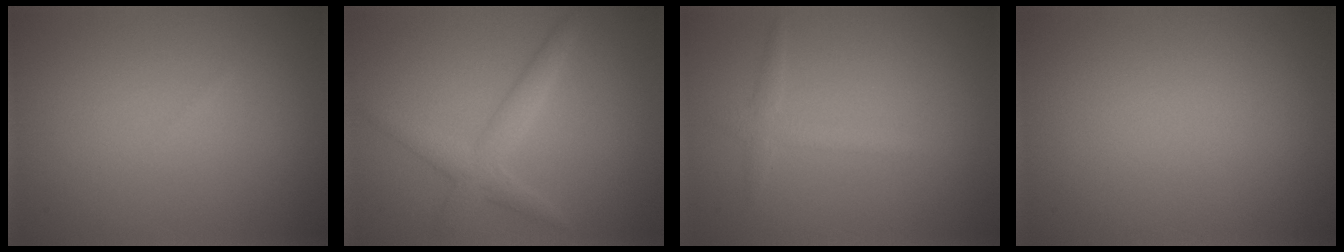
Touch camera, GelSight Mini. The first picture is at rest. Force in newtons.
{"total": 2.9, "press": 2.9, "slide": 0.1}
{"total": 1.5, "press": 1.5, "slide": 0.1}
{"total": 0.0}